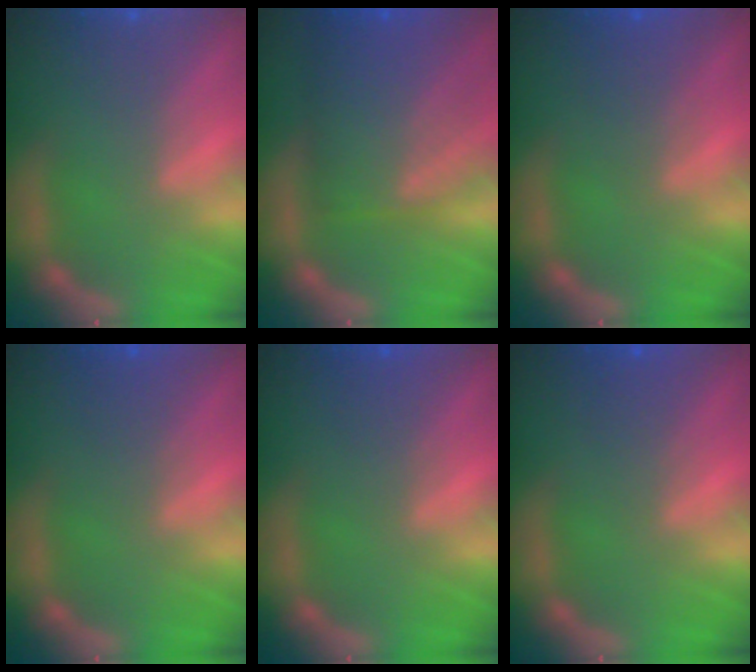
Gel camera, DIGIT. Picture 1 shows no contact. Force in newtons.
{"total": 8.6}
{"total": 2.5}
{"total": 2.0}
{"total": 2.0}
{"total": 2.0}